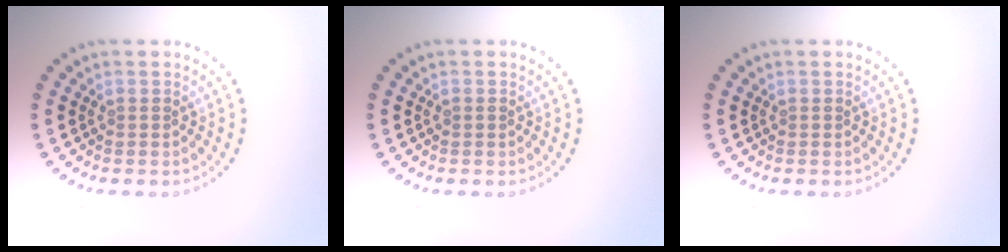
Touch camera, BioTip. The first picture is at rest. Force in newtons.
{"total": 0.6, "press": 0.6, "slide": 0.1}
{"total": 0.0}